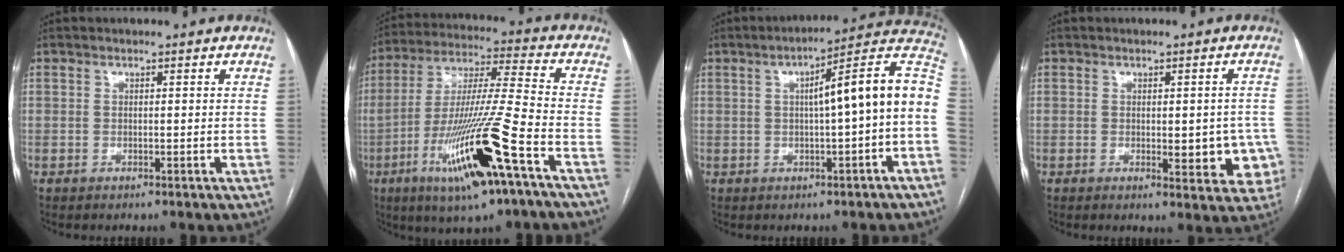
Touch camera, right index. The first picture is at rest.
{"total": 18.7, "force": [-7.9, 0.5, 16.9], "torque": [-0.340, -0.027, -0.141]}
{"total": 13.6, "force": [0.4, 0.6, 13.6], "torque": [-0.185, 0.041, 0.001]}
{"total": 7.1, "force": [-1.2, 3.0, 6.3], "torque": [-0.057, 0.006, -0.008]}